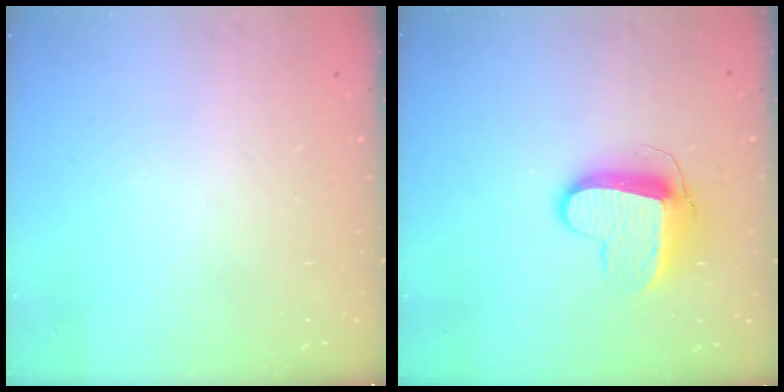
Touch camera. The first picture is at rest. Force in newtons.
{"total": 10.9, "press": 10.8, "slide": 0.6}